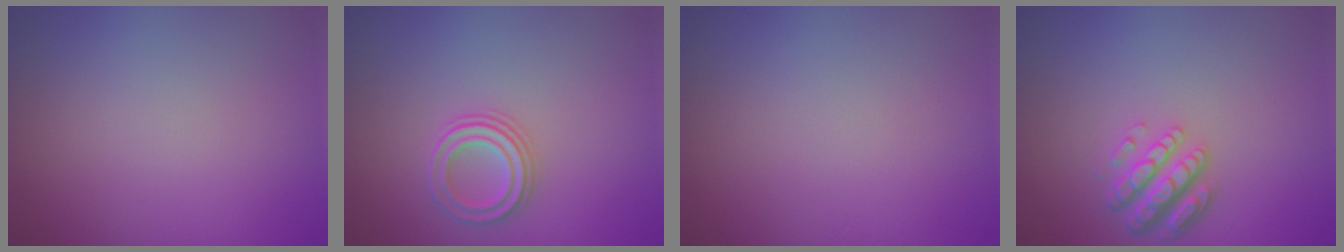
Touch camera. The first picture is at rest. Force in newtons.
{"total": 2.3, "press": 2.2, "slide": 0.8}
{"total": 0.0}
{"total": 3.5, "press": 3.0, "slide": 1.8}